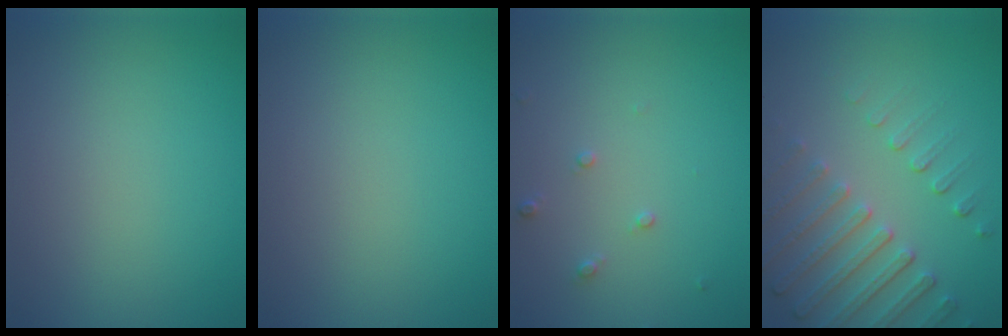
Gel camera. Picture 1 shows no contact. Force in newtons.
{"total": 0.0}
{"total": 1.1, "press": 1.1, "slide": 0.2}
{"total": 5.0, "press": 3.8, "slide": 3.3}